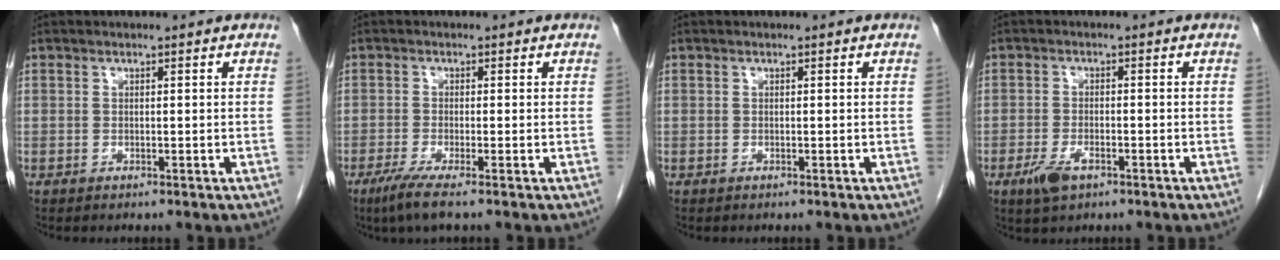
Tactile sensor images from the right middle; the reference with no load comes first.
{"total": 3.7, "force": [-2.4, -0.1, 2.9], "torque": [-0.062, -0.014, -0.049]}
{"total": 0.0}
{"total": 3.8, "force": [-2.1, 1.5, 2.8], "torque": [-0.060, -0.003, -0.035]}